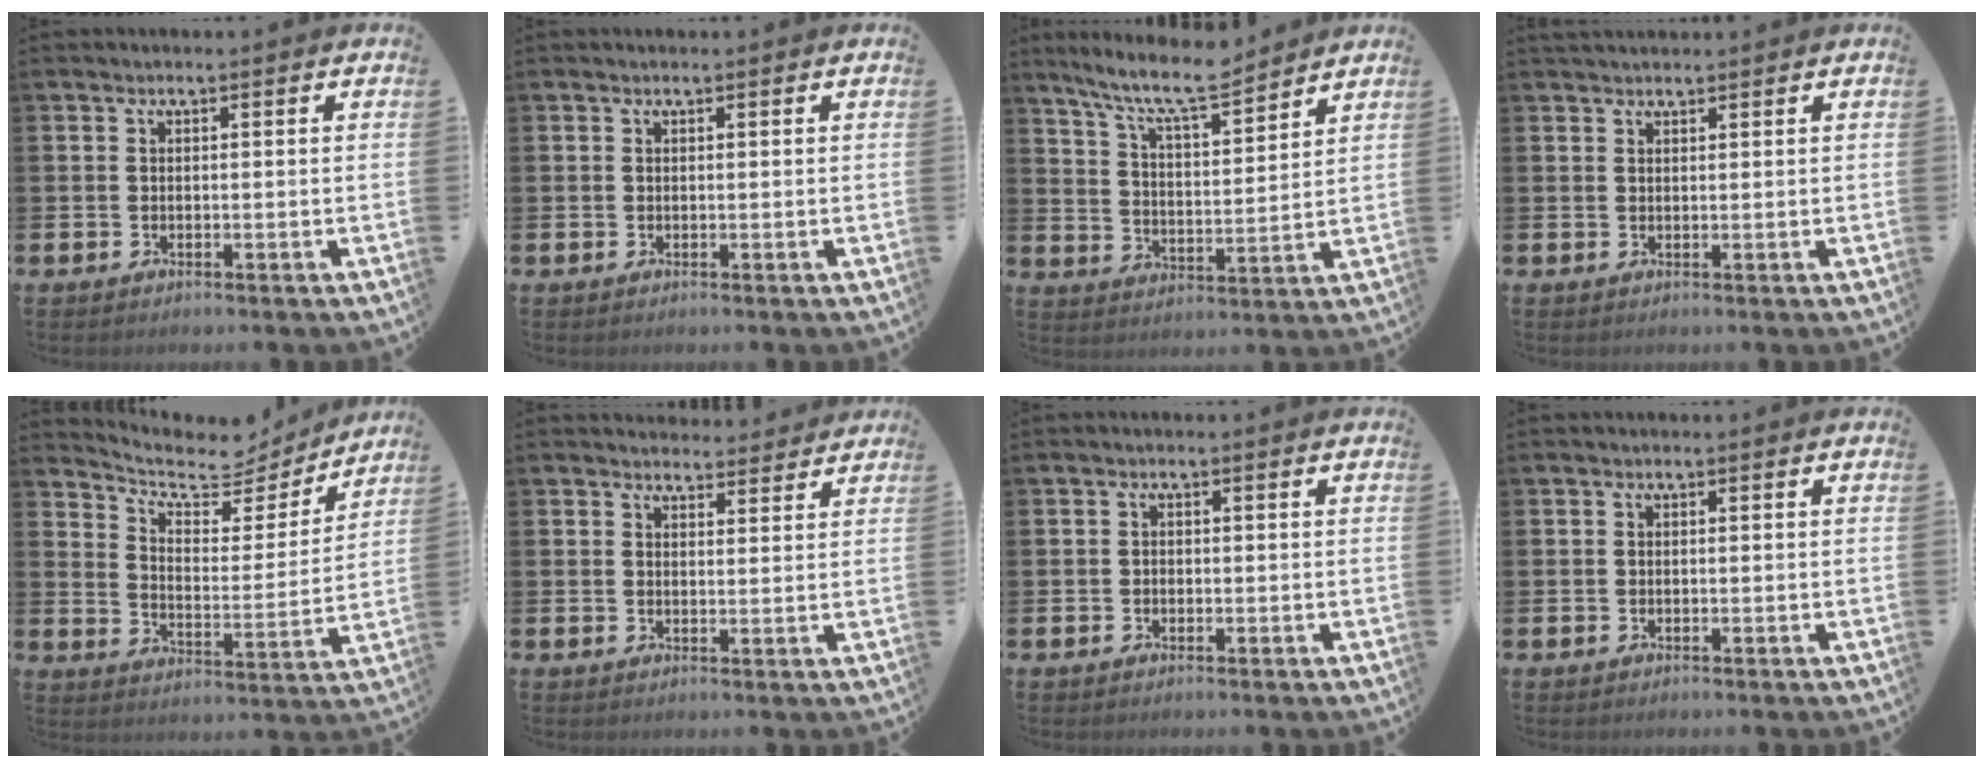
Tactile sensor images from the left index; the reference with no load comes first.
{"total": 0.0}
{"total": 9.4, "force": [8.4, 1.1, 4.1], "torque": [-0.100, -0.046, 0.149]}
{"total": 1.5, "force": [1.4, 0.3, 0.1], "torque": [0.005, -0.003, 0.025]}
{"total": 7.7, "force": [6.9, 2.6, 1.9], "torque": [-0.064, -0.059, 0.116]}
{"total": 3.4, "force": [3.3, 0.7, -0.2], "torque": [0.008, -0.021, 0.059]}
{"total": 0.5, "force": [-0.2, 0.4, 0.2], "torque": [-0.009, 0.006, -0.004]}
{"total": 0.0}